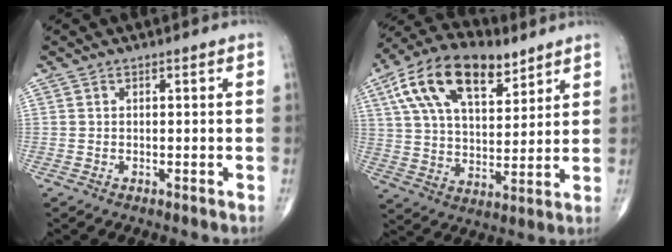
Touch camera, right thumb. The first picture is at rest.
{"total": 19.4, "force": [10.0, 9.9, 13.4], "torque": [-0.219, -0.016, 0.177]}